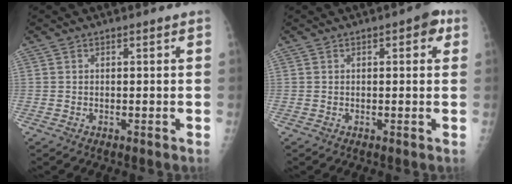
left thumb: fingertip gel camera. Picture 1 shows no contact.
{"total": 3.3, "force": [1.3, 1.6, 2.7], "torque": [-0.016, 0.002, 0.007]}